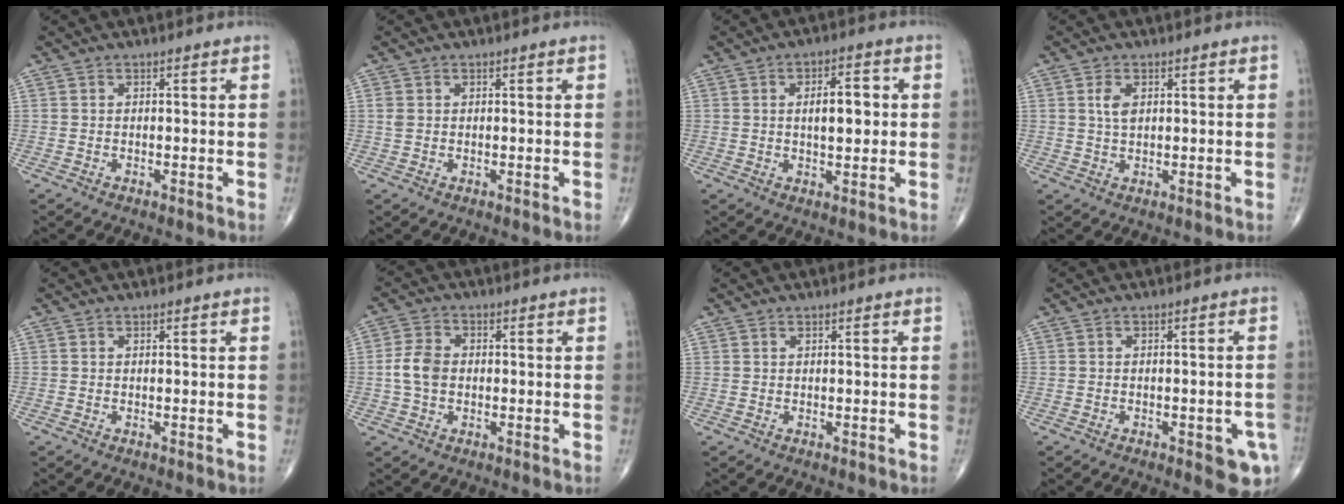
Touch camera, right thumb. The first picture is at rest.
{"total": 1.2, "force": [0.2, 0.9, 0.7], "torque": [-0.021, 0.003, 0.007]}
{"total": 7.0, "force": [0.8, 3.2, 6.1], "torque": [-0.079, 0.004, 0.010]}
{"total": 3.0, "force": [0.9, 1.7, 2.3], "torque": [-0.044, -0.001, 0.017]}
{"total": 0.0}
{"total": 5.4, "force": [-0.3, 3.8, 3.8], "torque": [-0.077, 0.011, -0.011]}
{"total": 0.0}
{"total": 6.0, "force": [-2.5, 2.1, 5.0], "torque": [-0.047, 0.007, -0.025]}